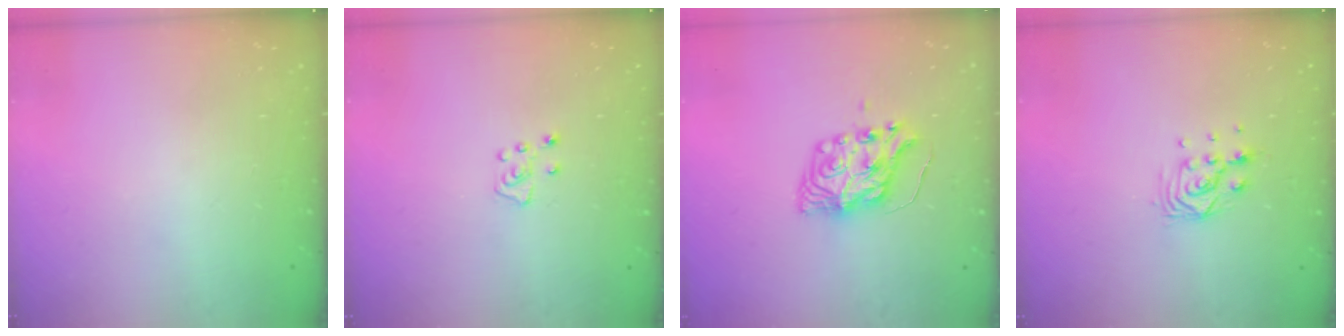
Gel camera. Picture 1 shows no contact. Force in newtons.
{"total": 5.0, "press": 5.0, "slide": 0.5}
{"total": 8.4, "press": 8.3, "slide": 0.5}
{"total": 7.3, "press": 7.2, "slide": 0.6}